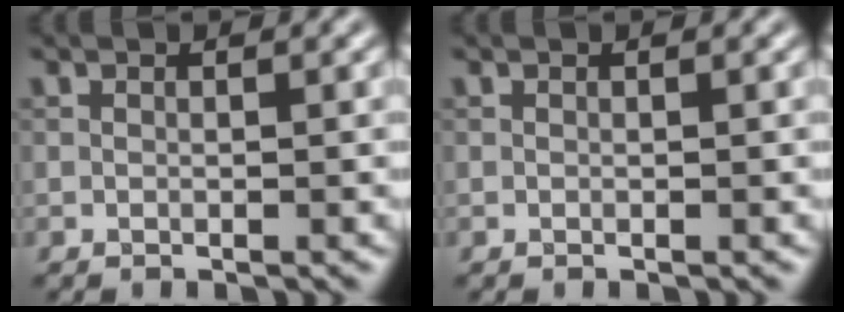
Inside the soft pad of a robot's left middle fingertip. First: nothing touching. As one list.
[{"total": 0.0}]